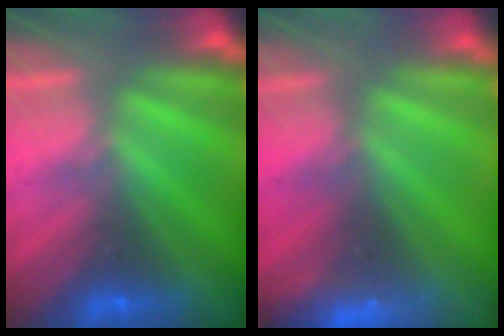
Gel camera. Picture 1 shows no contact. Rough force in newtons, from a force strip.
{"total": 3.3}